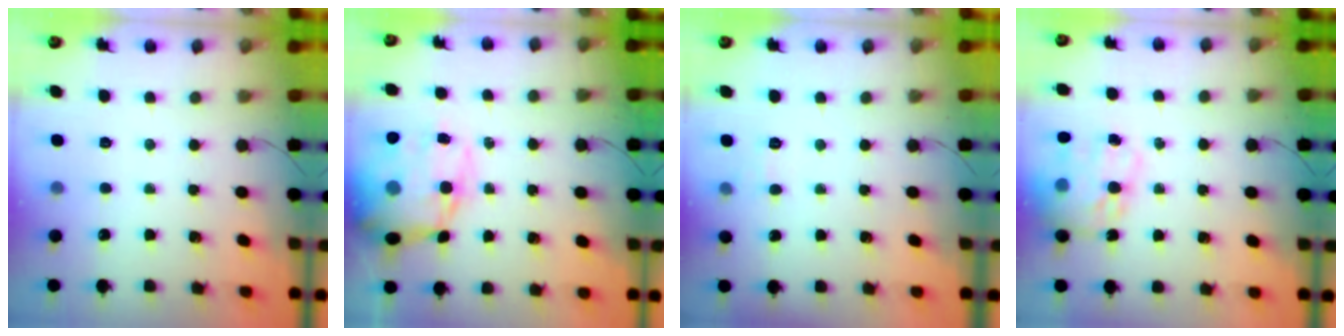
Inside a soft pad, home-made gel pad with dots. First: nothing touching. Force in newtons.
{"total": 20.0, "press": 19.5, "slide": 4.6}
{"total": 5.2, "press": 5.0, "slide": 1.3}
{"total": 17.9, "press": 17.2, "slide": 5.0}